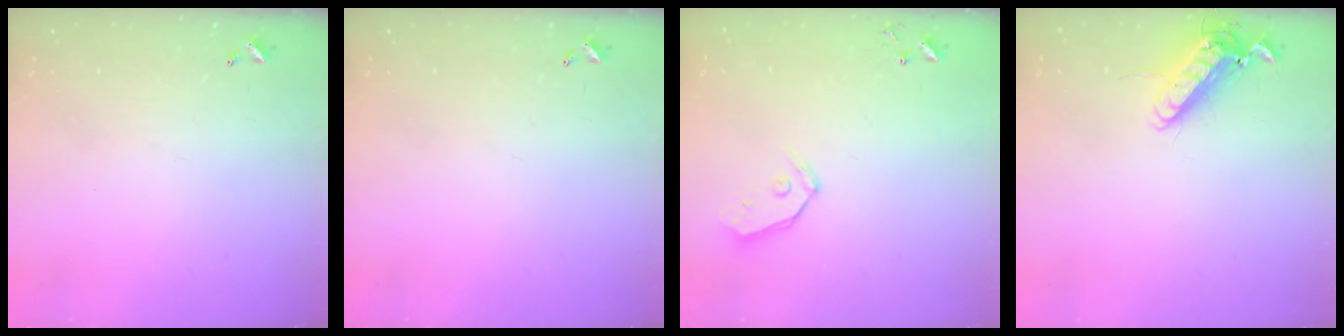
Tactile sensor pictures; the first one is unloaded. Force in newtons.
{"total": 0.0}
{"total": 6.9, "press": 6.9, "slide": 0.7}
{"total": 12.5, "press": 12.3, "slide": 2.1}